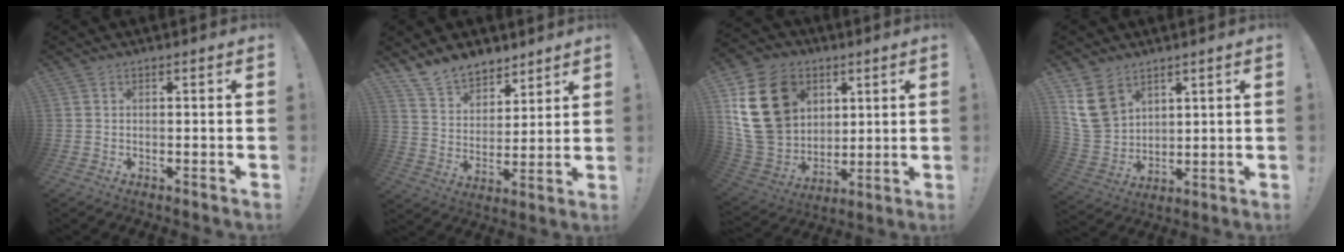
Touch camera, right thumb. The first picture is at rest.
{"total": 11.8, "force": [9.8, 6.1, 2.5], "torque": [-0.062, -0.072, 0.193]}
{"total": 22.9, "force": [7.1, 18.1, 12.2], "torque": [-0.225, -0.023, 0.154]}
{"total": 12.3, "force": [7.1, 8.7, 5.0], "torque": [-0.091, -0.036, 0.145]}